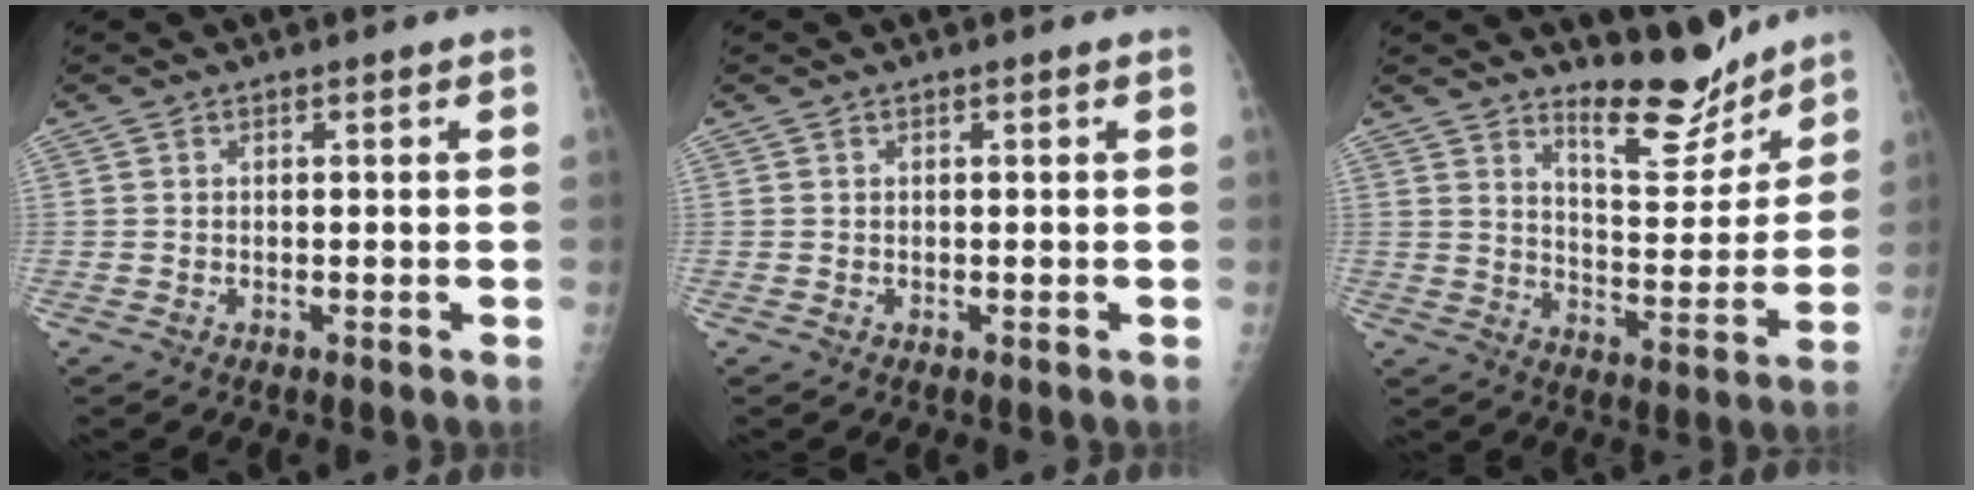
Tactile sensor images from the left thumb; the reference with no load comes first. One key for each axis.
{"total": 0.0}
{"total": 10.4, "fx": 9.2, "fy": 2.7, "fz": 3.8, "tx": -0.029, "ty": -0.083, "tz": 0.157}